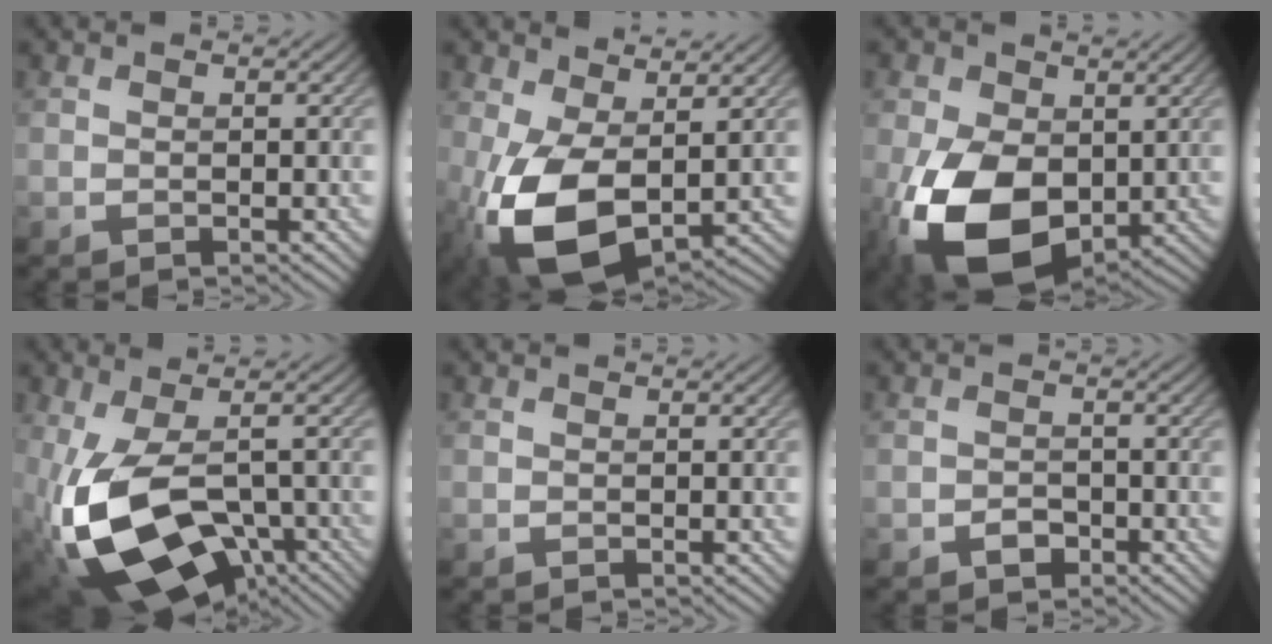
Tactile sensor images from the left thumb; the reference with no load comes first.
{"total": 11.2, "force": [-0.9, 6.6, 9.0], "torque": [-0.208, -0.023, -0.012]}
{"total": 13.7, "force": [-2.3, 9.0, 10.0], "torque": [-0.232, -0.028, -0.041]}
{"total": 16.9, "force": [-4.9, 9.1, 13.4], "torque": [-0.288, -0.051, -0.053]}
{"total": 0.0}
{"total": 1.8, "force": [-1.1, 1.2, 0.7], "torque": [-0.010, 0.002, -0.022]}